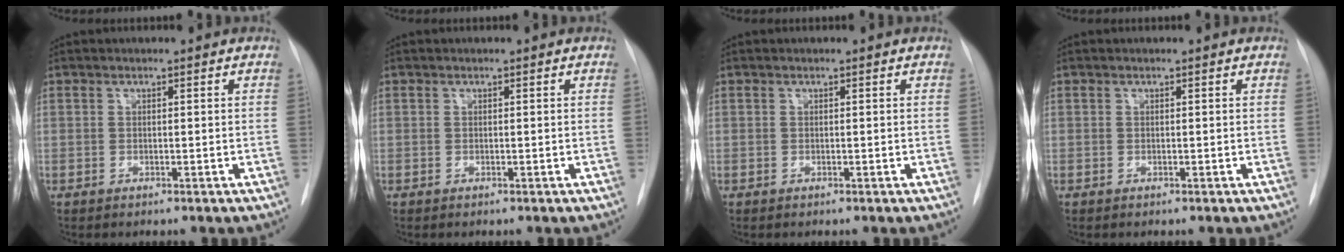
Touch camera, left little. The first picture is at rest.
{"total": 0.0}
{"total": 0.0}
{"total": 0.0}